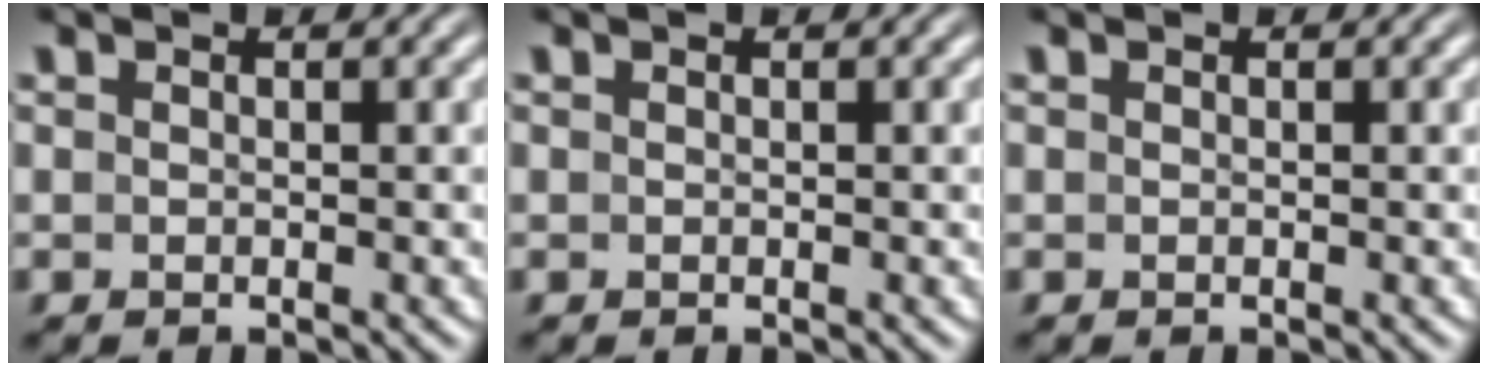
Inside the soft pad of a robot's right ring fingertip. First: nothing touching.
{"total": 0.0}
{"total": 0.0}